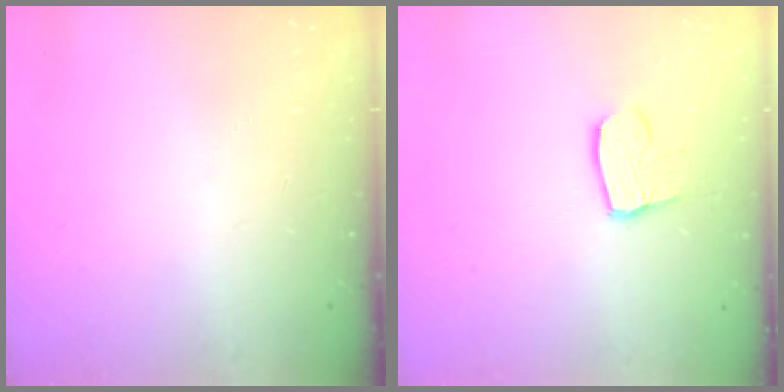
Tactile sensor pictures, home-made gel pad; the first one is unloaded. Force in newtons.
{"total": 8.3, "press": 8.3, "slide": 0.7}